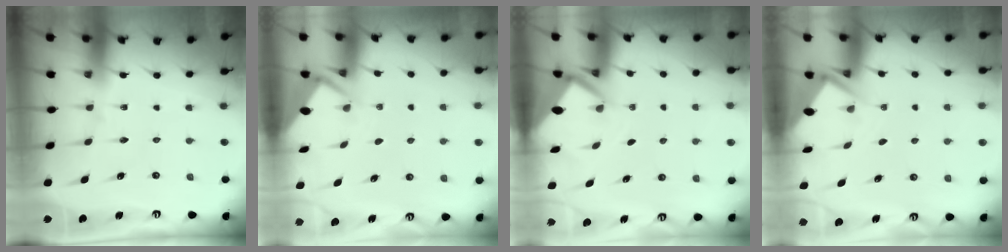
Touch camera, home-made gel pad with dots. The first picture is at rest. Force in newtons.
{"total": 2.6, "press": 2.6, "slide": 0.3}
{"total": 3.2, "press": 3.2, "slide": 0.2}
{"total": 2.8, "press": 2.8, "slide": 0.4}